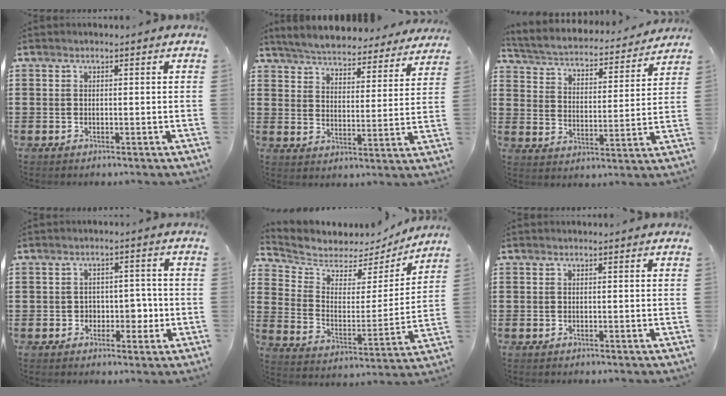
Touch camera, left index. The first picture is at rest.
{"total": 5.1, "force": [5.1, -0.3, 0.4], "torque": [-0.037, -0.043, 0.085]}
{"total": 3.1, "force": [3.1, 0.3, 0.7], "torque": [-0.034, -0.032, 0.042]}
{"total": 3.7, "force": [-0.6, 3.1, 1.9], "torque": [-0.033, 0.000, -0.021]}
{"total": 5.1, "force": [4.5, 2.3, 0.0], "torque": [-0.042, -0.036, 0.074]}
{"total": 0.0}